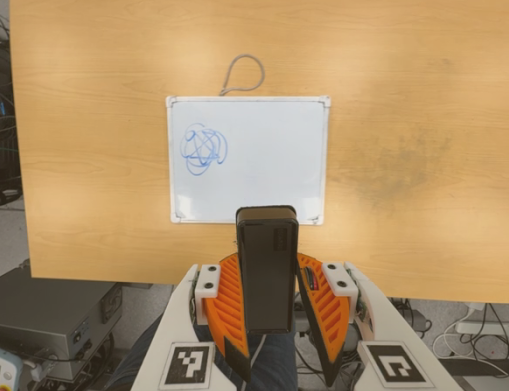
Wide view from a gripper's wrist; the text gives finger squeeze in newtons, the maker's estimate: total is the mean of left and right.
{"total": 5.5, "left": 5.1, "right": 6.0}